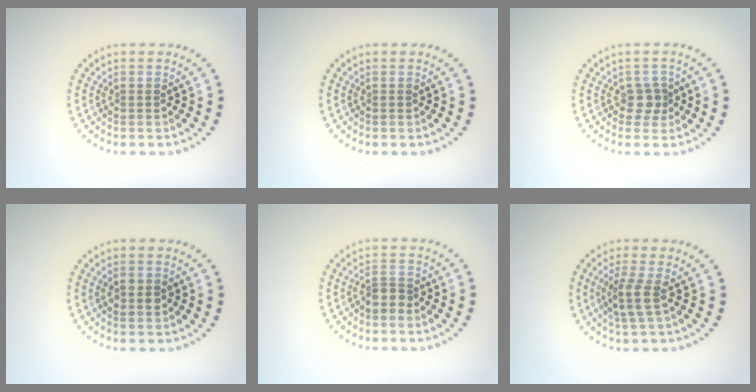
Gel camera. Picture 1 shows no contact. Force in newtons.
{"total": 0.0}
{"total": 1.8, "press": 1.5, "slide": 1.0}
{"total": 1.8, "press": 1.8, "slide": 0.0}
{"total": 1.7, "press": 1.3, "slide": 1.2}
{"total": 2.4, "press": 1.9, "slide": 1.5}